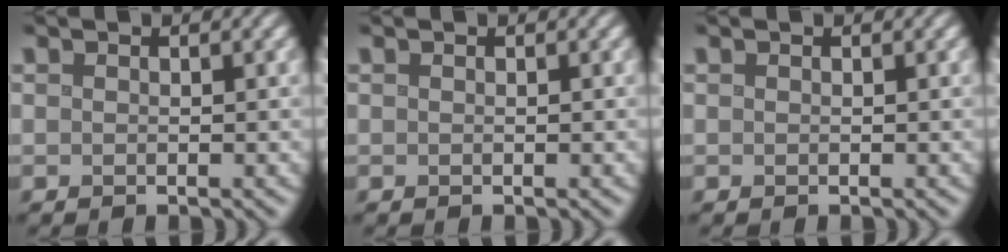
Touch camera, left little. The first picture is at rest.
{"total": 0.0}
{"total": 0.0}